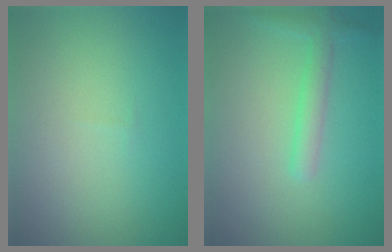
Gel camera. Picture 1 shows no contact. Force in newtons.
{"total": 2.2, "press": 2.2, "slide": 0.1}